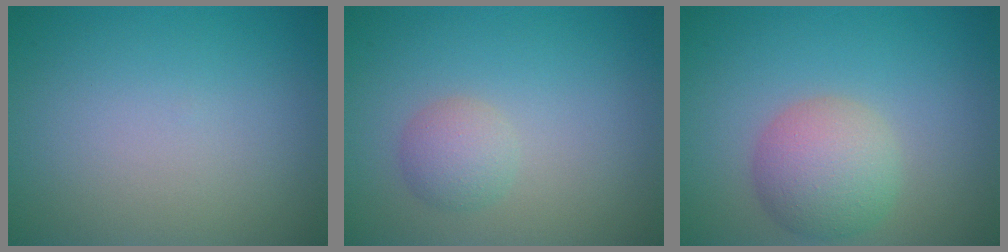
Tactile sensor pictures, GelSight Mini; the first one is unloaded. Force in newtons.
{"total": 2.0, "press": 2.0, "slide": 0.0}
{"total": 4.6, "press": 4.6, "slide": 0.2}